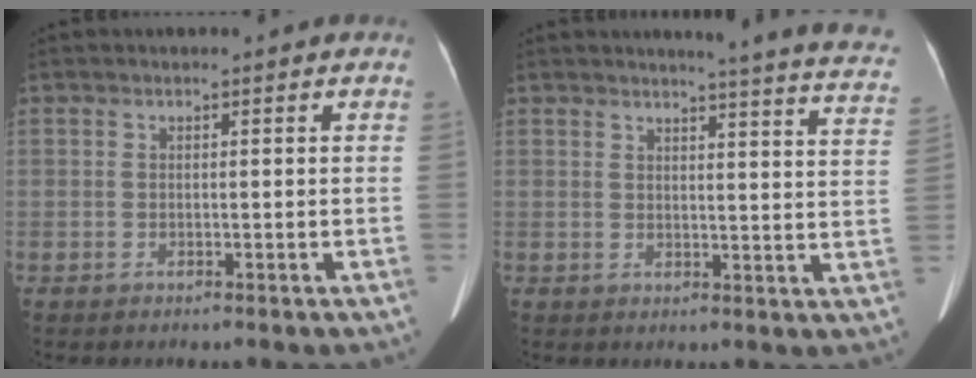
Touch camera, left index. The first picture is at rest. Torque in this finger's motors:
{"motor_torque": [0.45, -0.73, 0.01, 0.04]}